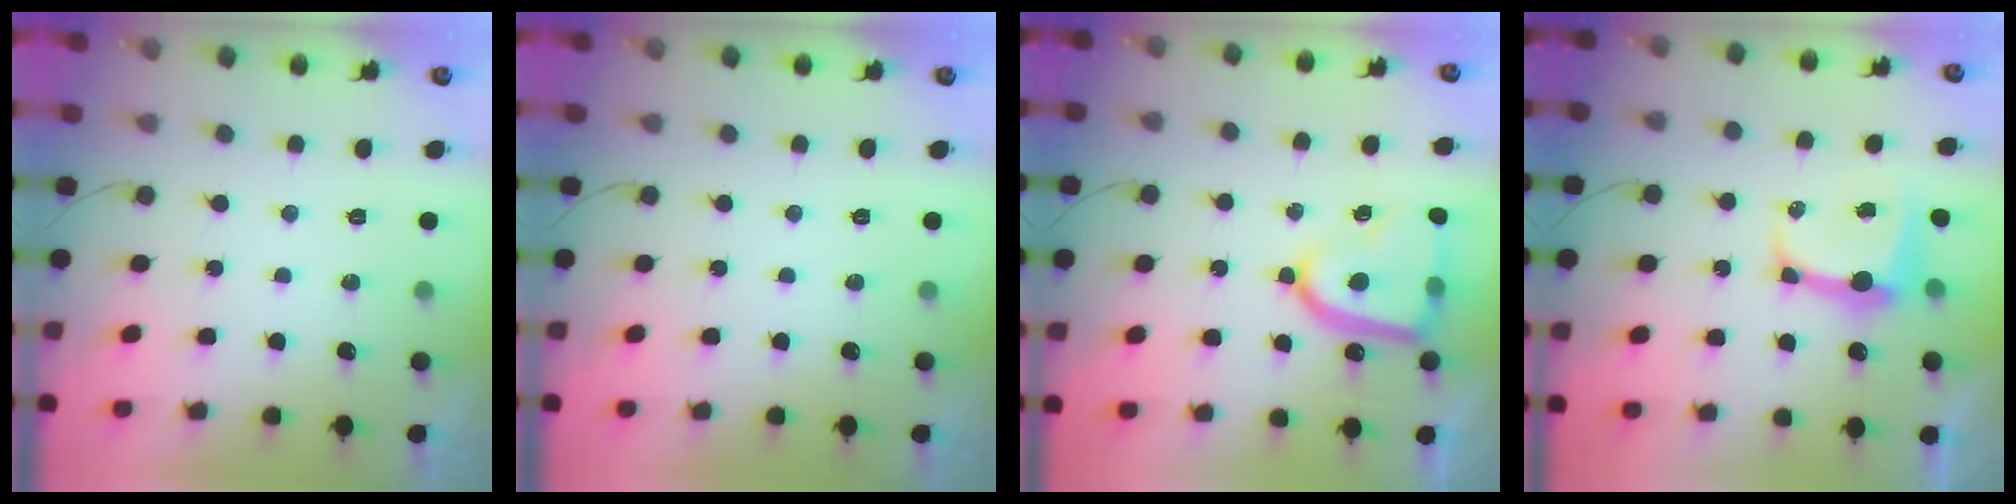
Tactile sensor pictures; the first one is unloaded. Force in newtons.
{"total": 0.0}
{"total": 16.8, "press": 16.7, "slide": 1.7}
{"total": 9.6, "press": 9.5, "slide": 1.3}